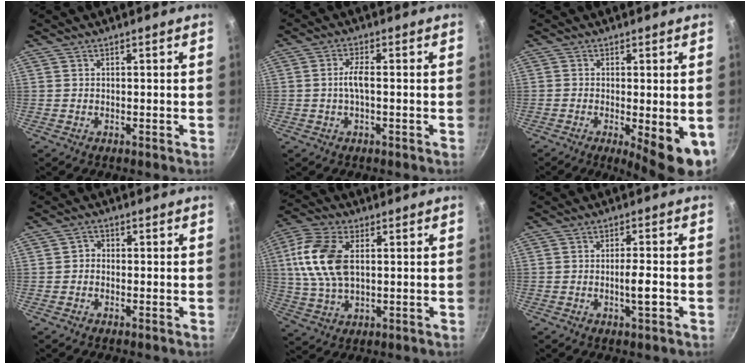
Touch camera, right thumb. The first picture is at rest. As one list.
[{"total": 3.4, "force": [-0.3, 1.1, 3.2], "torque": [-0.072, 0.012, -0.009]}, {"total": 9.4, "force": [-2.5, 2.6, 8.8], "torque": [-0.108, -0.012, -0.026]}, {"total": 1.7, "force": [-0.5, 1.5, 0.8], "torque": [-0.010, 0.010, -0.016]}, {"total": 13.6, "force": [2.3, 8.0, 10.8], "torque": [-0.212, 0.007, 0.036]}, {"total": 4.3, "force": [-1.3, 1.0, 4.0], "torque": [-0.061, 0.011, -0.023]}]